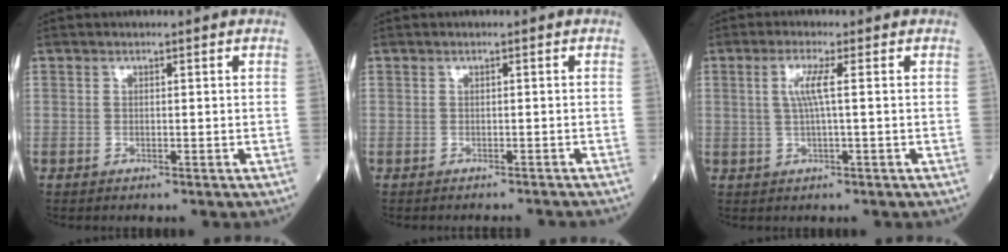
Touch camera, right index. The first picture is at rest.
{"total": 3.5, "force": [-3.4, 0.2, 0.8], "torque": [-0.007, -0.015, -0.037]}
{"total": 3.5, "force": [0.6, -0.3, 3.4], "torque": [-0.073, 0.003, 0.012]}